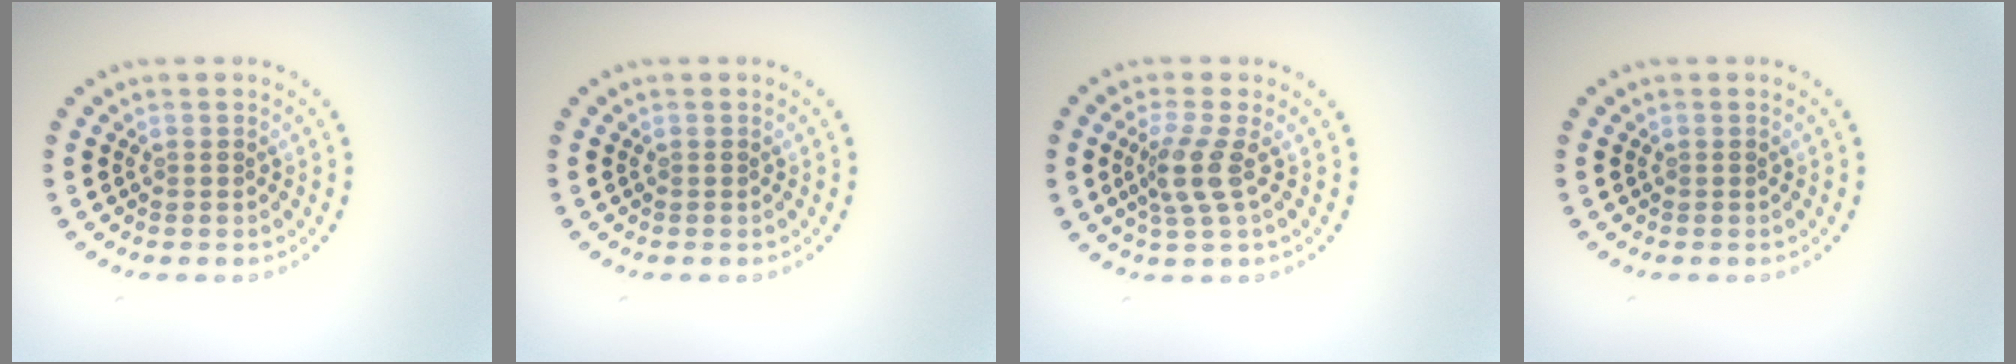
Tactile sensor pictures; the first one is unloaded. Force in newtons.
{"total": 0.0}
{"total": 2.7, "press": 2.0, "slide": 1.8}
{"total": 0.0}